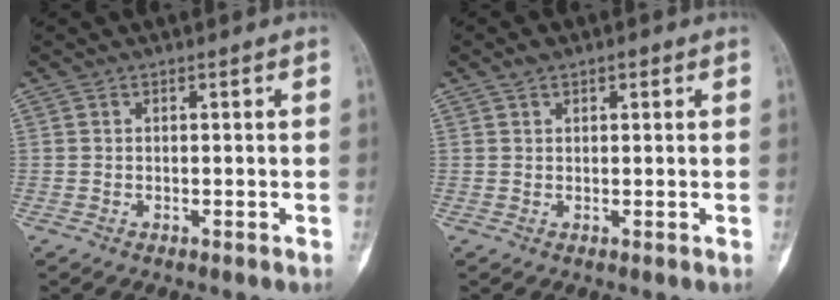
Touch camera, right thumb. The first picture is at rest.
{"total": 2.6, "force": [1.4, 1.5, 1.5], "torque": [-0.021, 0.003, 0.022]}